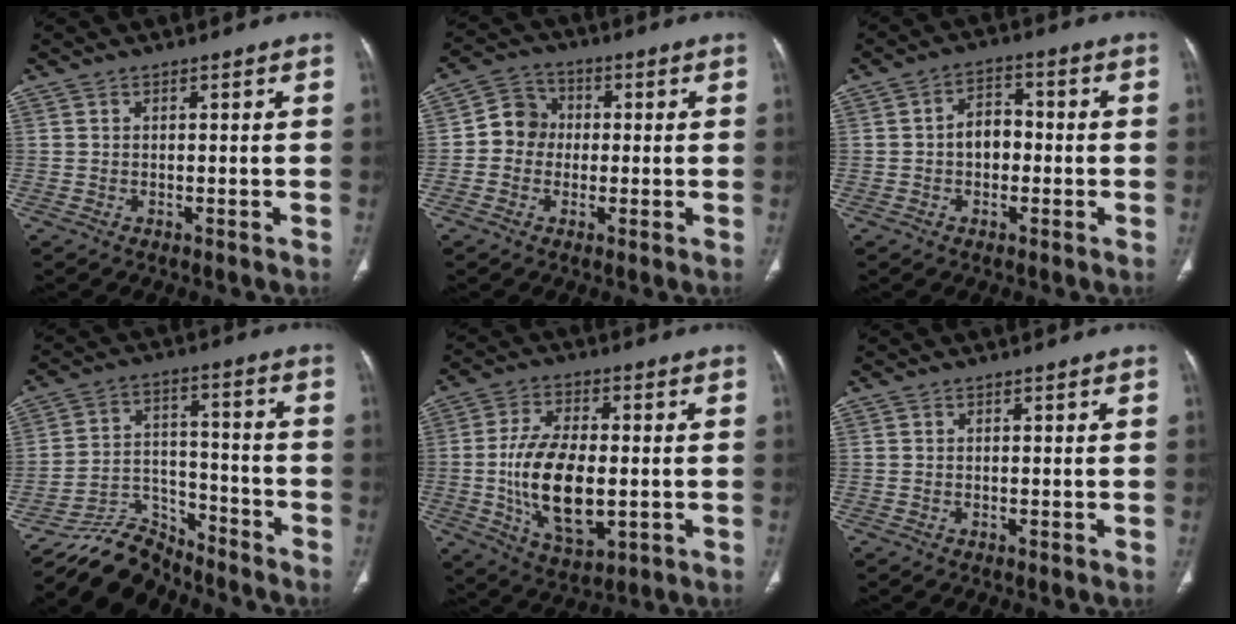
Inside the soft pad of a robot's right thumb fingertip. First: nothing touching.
{"total": 6.7, "force": [-0.3, 6.2, 2.6], "torque": [-0.016, 0.018, -0.021]}
{"total": 5.5, "force": [-0.7, 4.1, 3.7], "torque": [-0.040, 0.021, -0.021]}
{"total": 9.7, "force": [-9.2, 3.0, -0.6], "torque": [0.021, 0.091, -0.168]}
{"total": 15.7, "force": [-1.8, 8.1, 13.3], "torque": [-0.234, -0.006, -0.022]}
{"total": 0.0}